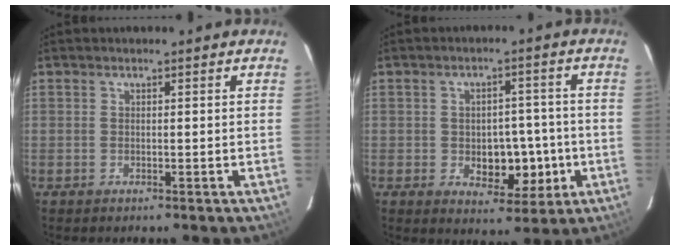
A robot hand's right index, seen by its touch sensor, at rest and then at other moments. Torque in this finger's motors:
{"motor_torque": [0.25, -0.21, 0.30, 0.06]}